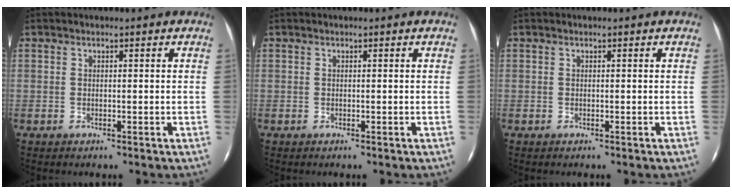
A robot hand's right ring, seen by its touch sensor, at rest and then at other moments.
{"total": 0.0}
{"total": 0.0}